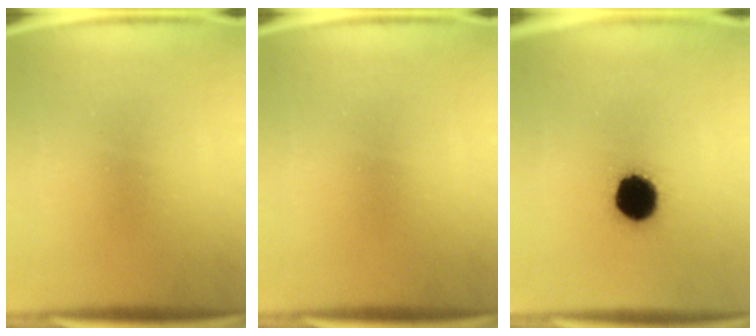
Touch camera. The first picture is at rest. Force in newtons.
{"total": 0.0}
{"total": 12.8}